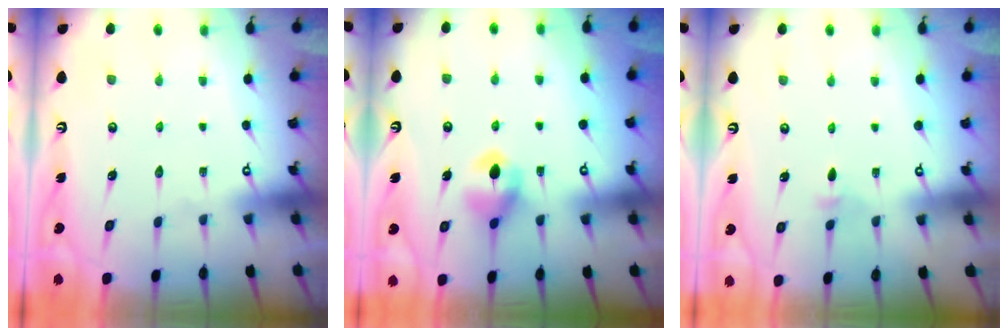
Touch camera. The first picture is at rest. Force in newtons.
{"total": 7.1, "press": 7.1, "slide": 0.6}
{"total": 3.6, "press": 3.5, "slide": 0.8}